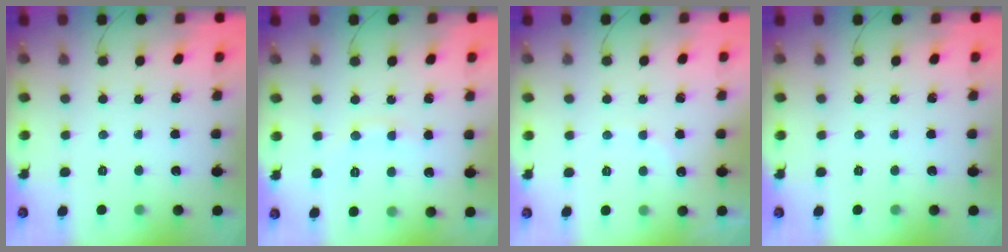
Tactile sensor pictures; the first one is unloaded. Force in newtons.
{"total": 7.6, "press": 7.4, "slide": 1.7}
{"total": 5.5, "press": 5.4, "slide": 0.9}
{"total": 0.0}